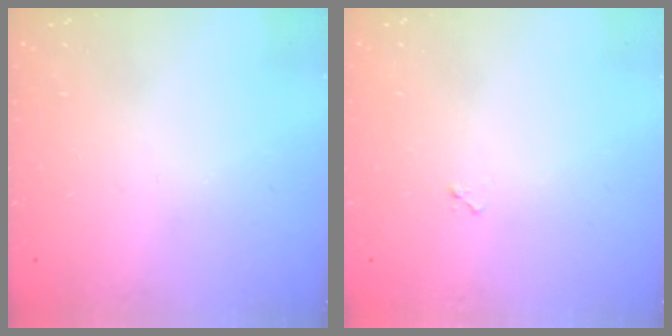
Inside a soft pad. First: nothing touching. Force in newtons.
{"total": 3.4, "press": 3.4, "slide": 0.4}